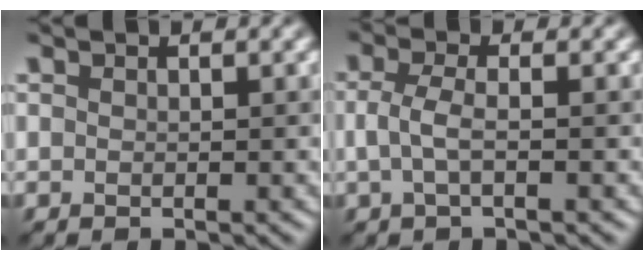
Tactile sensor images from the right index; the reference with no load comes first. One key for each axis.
{"total": 2.1, "fx": -0.2, "fy": 0.5, "fz": 2.0, "tx": -0.044, "ty": 0.000, "tz": -0.006}